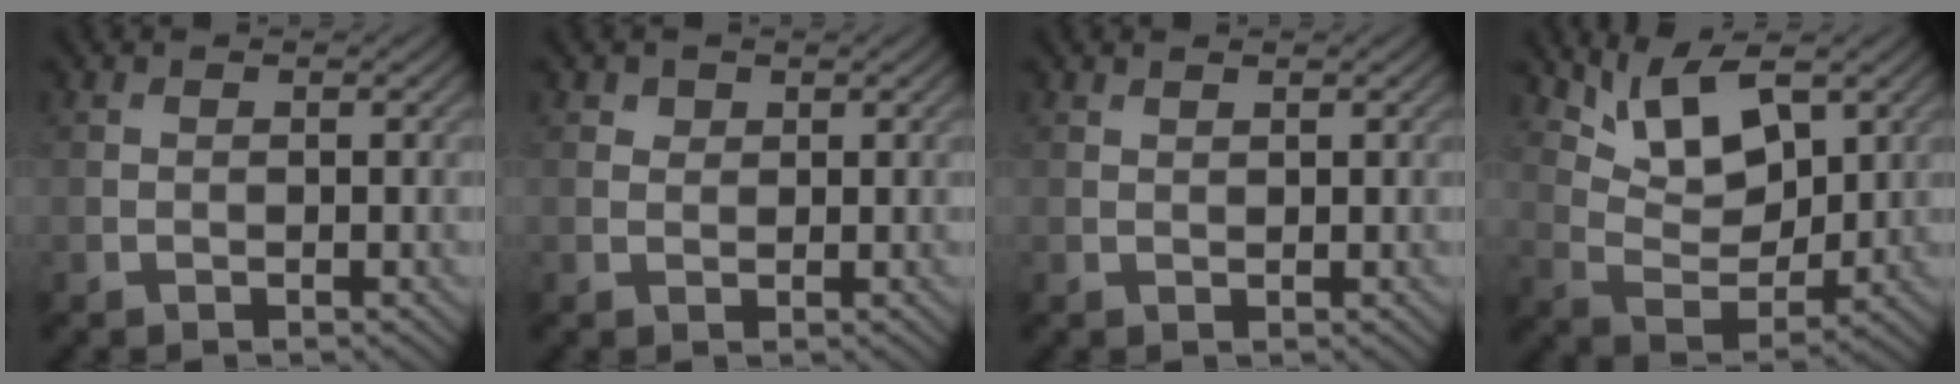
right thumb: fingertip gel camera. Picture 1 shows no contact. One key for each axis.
{"total": 1.0, "fx": 0.6, "fy": 0.7, "fz": 0.2, "tx": -0.001, "ty": -0.002, "tz": 0.011}
{"total": 0.5, "fx": 0.5, "fy": 0.0, "fz": 0.2, "tx": -0.001, "ty": 0.000, "tz": 0.012}
{"total": 8.9, "fx": 5.5, "fy": 3.9, "fz": 5.8, "tx": -0.116, "ty": -0.007, "tz": 0.103}